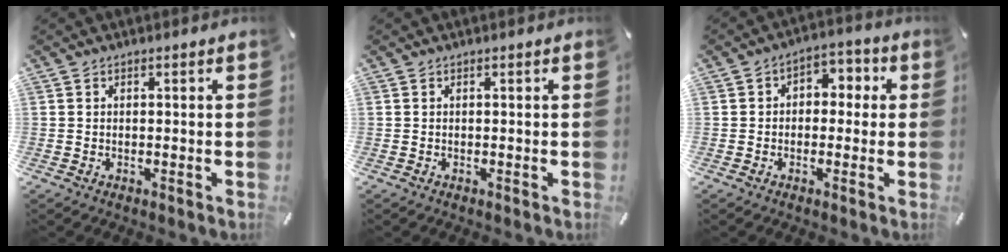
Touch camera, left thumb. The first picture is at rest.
{"total": 0.0}
{"total": 4.3, "force": [-1.2, 3.6, 2.0], "torque": [-0.022, 0.017, -0.030]}